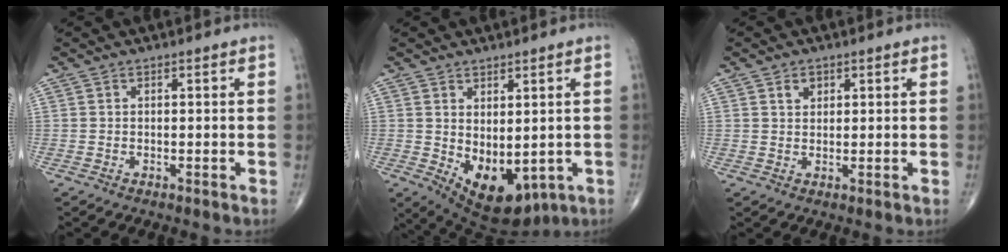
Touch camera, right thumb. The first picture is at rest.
{"total": 11.5, "force": [-1.6, 6.4, 9.5], "torque": [-0.126, -0.012, 0.009]}
{"total": 2.1, "force": [1.1, 1.6, 0.9], "torque": [-0.007, -0.005, 0.017]}